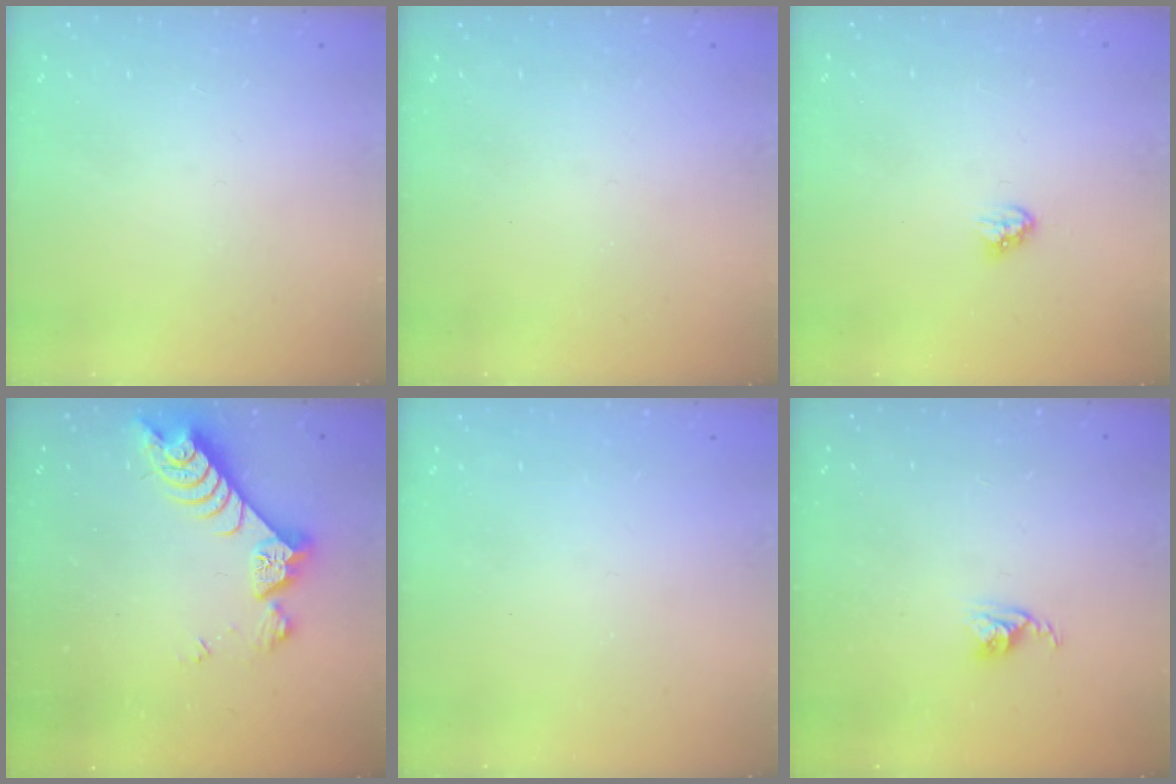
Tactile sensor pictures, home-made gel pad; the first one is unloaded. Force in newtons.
{"total": 0.0}
{"total": 3.4, "press": 3.4, "slide": 0.2}
{"total": 7.3, "press": 7.2, "slide": 1.2}
{"total": 0.0}
{"total": 3.8, "press": 3.7, "slide": 0.4}